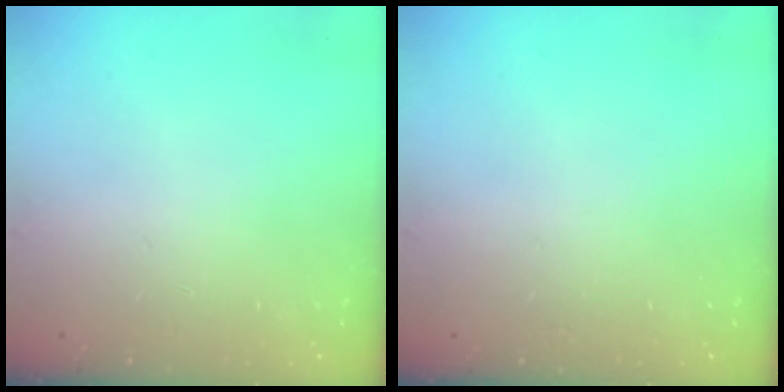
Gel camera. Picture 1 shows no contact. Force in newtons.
{"total": 0.0}